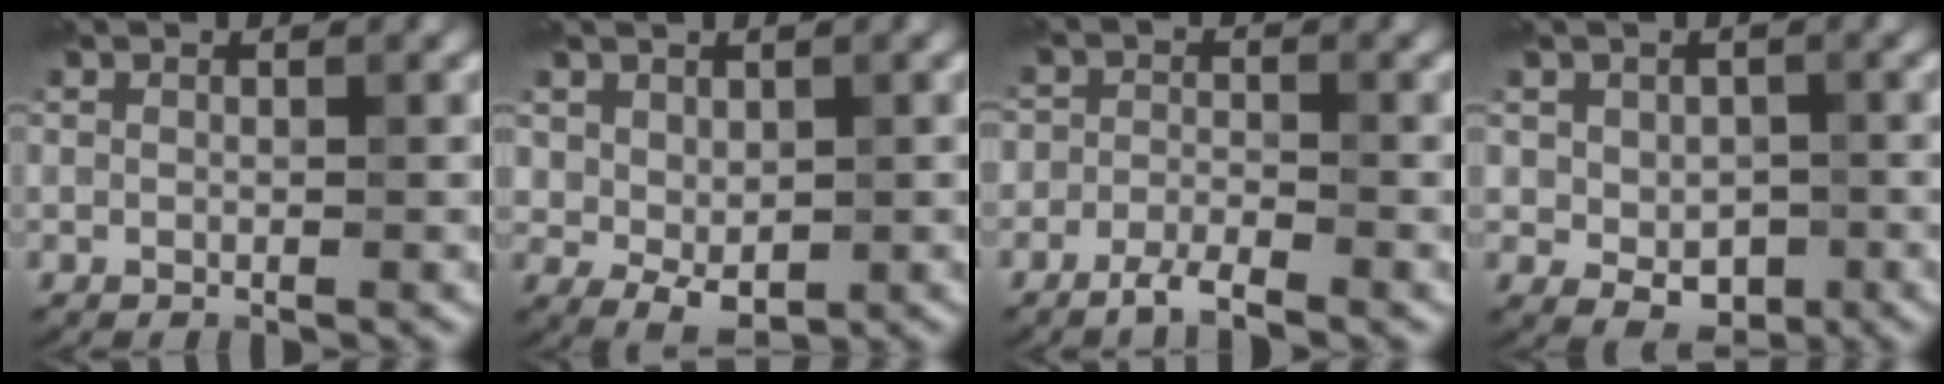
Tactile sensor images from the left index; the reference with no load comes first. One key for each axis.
{"total": 2.9, "fx": 0.5, "fy": 2.1, "fz": 1.9, "tx": -0.032, "ty": -0.010, "tz": 0.017}
{"total": 2.5, "fx": -2.0, "fy": 0.8, "fz": 1.3, "tx": -0.024, "ty": 0.001, "tz": -0.043}
{"total": 3.7, "fx": -0.2, "fy": 2.8, "fz": 2.4, "tx": -0.041, "ty": -0.011, "tz": 0.002}